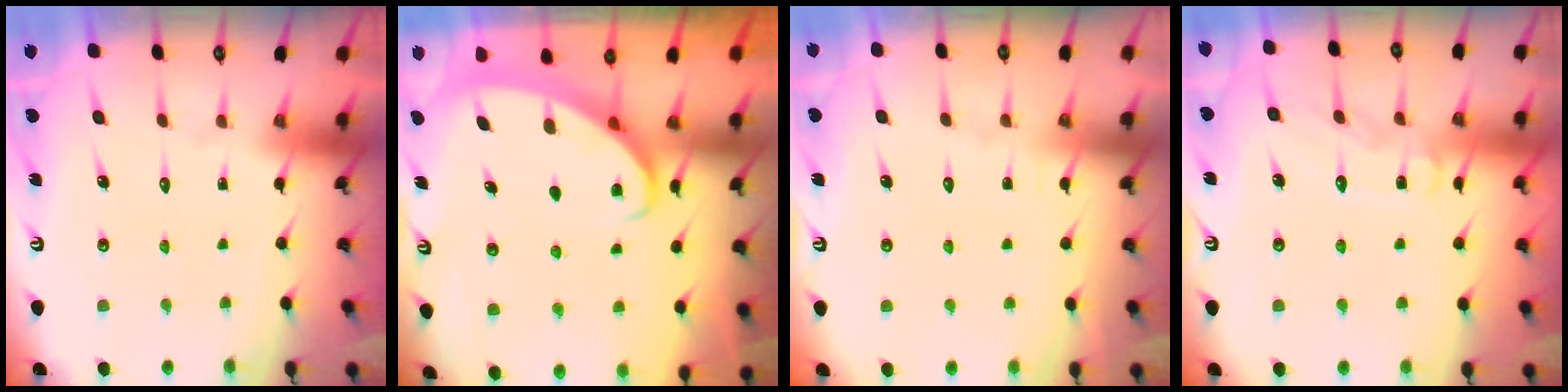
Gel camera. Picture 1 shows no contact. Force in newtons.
{"total": 2.4, "press": 2.3, "slide": 0.5}
{"total": 4.0, "press": 4.0, "slide": 0.4}
{"total": 9.6, "press": 9.6, "slide": 0.7}